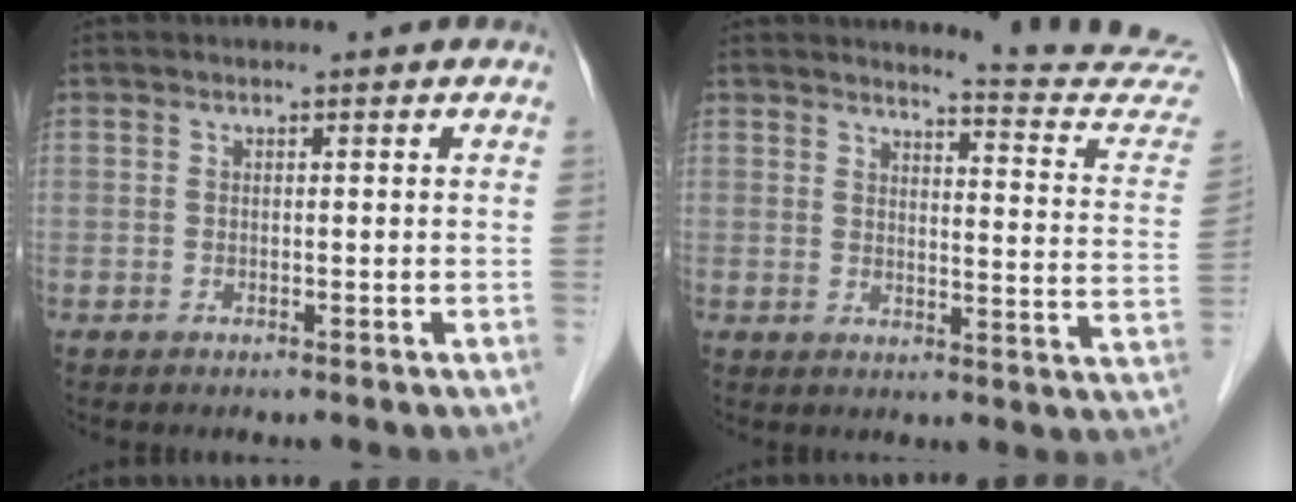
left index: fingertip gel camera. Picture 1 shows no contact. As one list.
[{"total": 13.6, "force": [13.5, -1.3, 0.8], "torque": [-0.003, -0.125, 0.134]}]